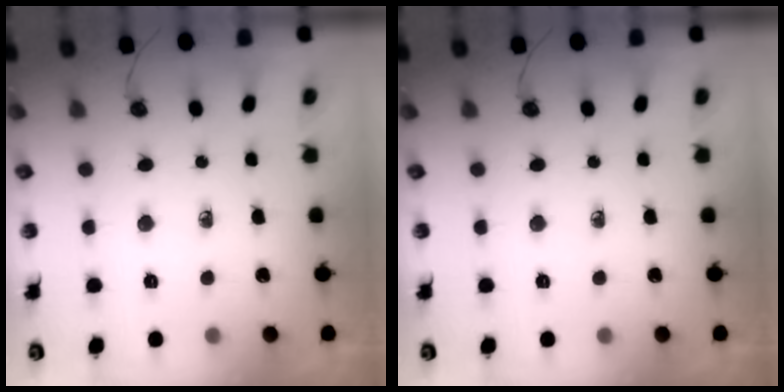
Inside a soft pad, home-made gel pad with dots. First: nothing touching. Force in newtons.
{"total": 0.0}